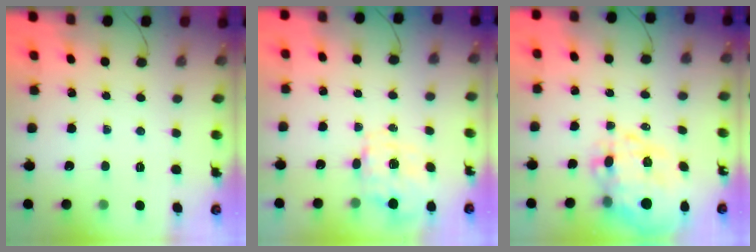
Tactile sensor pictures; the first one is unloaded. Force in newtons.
{"total": 8.5, "press": 8.4, "slide": 1.4}
{"total": 12.2, "press": 11.9, "slide": 2.8}